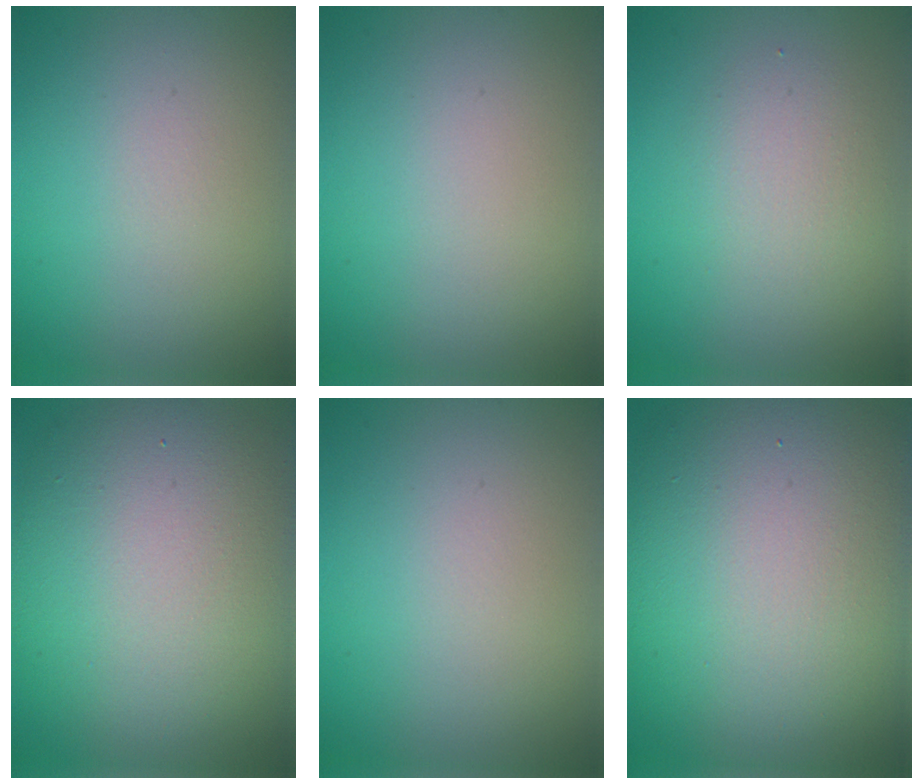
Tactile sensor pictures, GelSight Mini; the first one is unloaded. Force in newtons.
{"total": 0.0}
{"total": 2.3, "press": 2.3, "slide": 0.2}
{"total": 12.8, "press": 12.7, "slide": 1.1}
{"total": 0.0}
{"total": 16.5, "press": 16.4, "slide": 1.0}